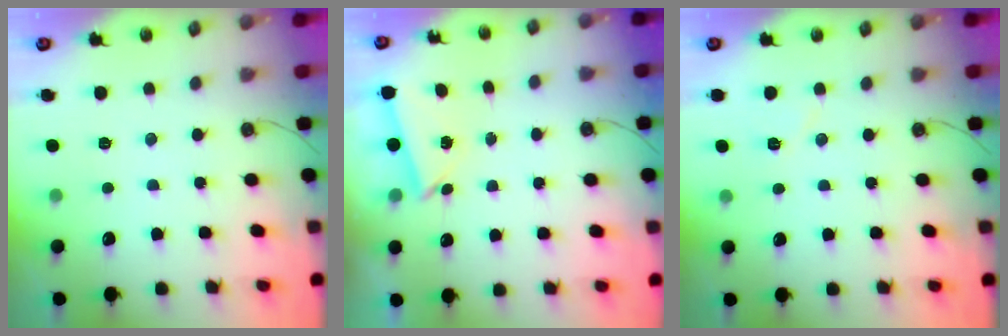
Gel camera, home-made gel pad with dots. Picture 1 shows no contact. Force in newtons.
{"total": 3.0, "press": 3.0, "slide": 0.5}
{"total": 6.0, "press": 5.7, "slide": 1.8}